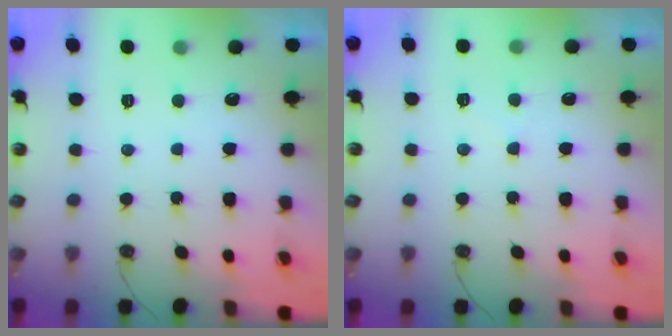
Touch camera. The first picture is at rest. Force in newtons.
{"total": 6.8, "press": 6.8, "slide": 0.7}